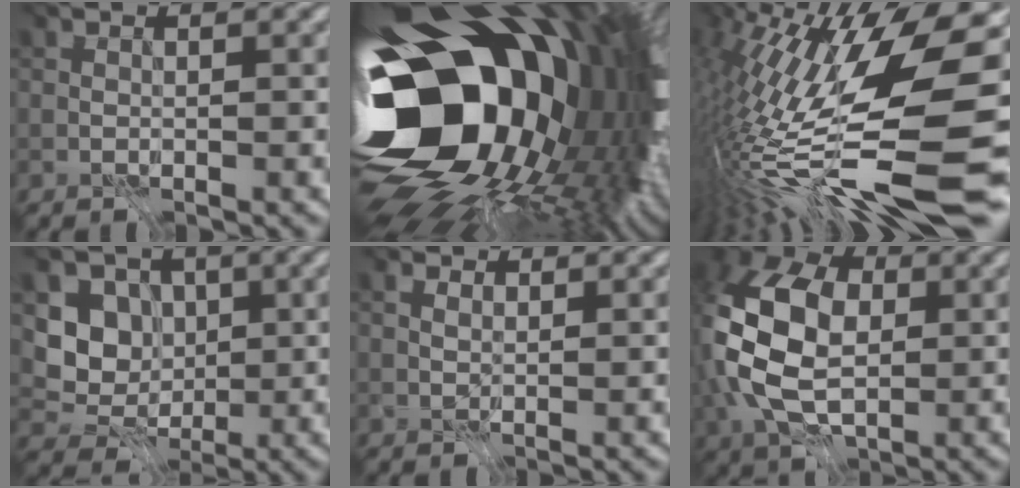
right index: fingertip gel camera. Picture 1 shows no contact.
{"total": 19.6, "force": [-2.4, 13.5, 13.9], "torque": [-0.254, -0.070, -0.007]}
{"total": 16.7, "force": [-4.2, 3.5, 15.8], "torque": [-0.306, -0.020, -0.054]}
{"total": 3.3, "force": [-0.6, 3.0, 1.2], "torque": [-0.028, -0.021, 0.000]}
{"total": 1.3, "force": [0.5, 1.0, 0.7], "torque": [-0.025, -0.004, 0.015]}
{"total": 9.8, "force": [-0.9, 6.4, 7.3], "torque": [-0.184, -0.012, 0.008]}